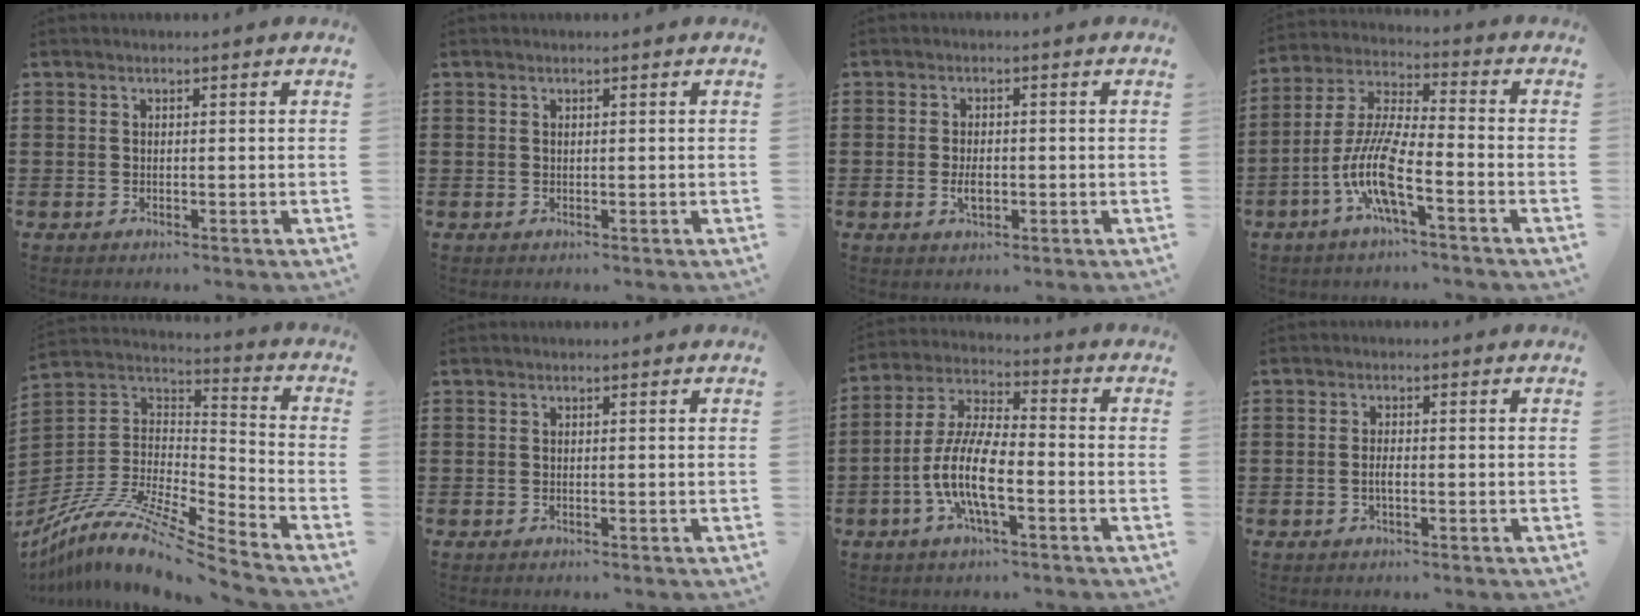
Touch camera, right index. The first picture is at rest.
{"total": 0.0}
{"total": 3.1, "force": [-0.6, 1.4, 2.7], "torque": [-0.056, -0.002, -0.013]}
{"total": 10.4, "force": [-5.0, 1.8, 8.9], "torque": [-0.203, -0.013, -0.101]}
{"total": 11.3, "force": [-9.0, 1.6, 6.7], "torque": [-0.152, -0.002, -0.182]}
{"total": 0.0}
{"total": 9.8, "force": [-3.5, 2.6, 8.8], "torque": [-0.210, -0.016, -0.073]}
{"total": 1.7, "force": [-0.5, 0.4, 1.6], "torque": [-0.032, -0.003, -0.009]}